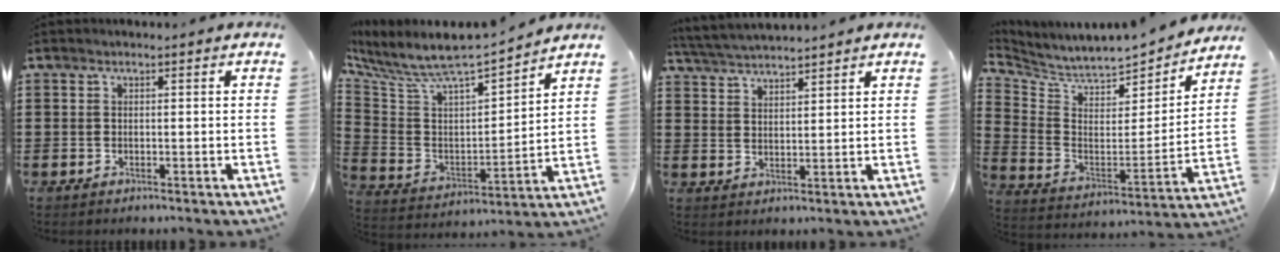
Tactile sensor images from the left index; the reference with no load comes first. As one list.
[{"total": 6.6, "force": [6.0, 1.3, 2.4], "torque": [-0.081, -0.058, 0.095]}, {"total": 3.8, "force": [3.8, -0.1, 0.6], "torque": [-0.024, -0.013, 0.067]}, {"total": 4.8, "force": [4.7, 0.9, 0.7], "torque": [-0.047, -0.053, 0.074]}]